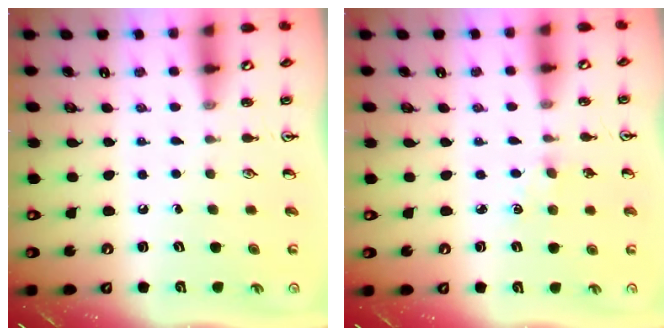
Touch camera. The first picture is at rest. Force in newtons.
{"total": 2.2, "press": 2.2, "slide": 0.4}